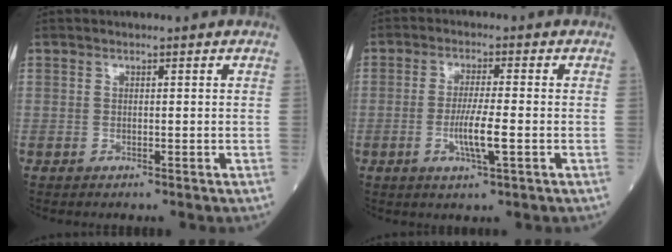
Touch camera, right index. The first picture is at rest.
{"total": 5.5, "force": [-1.4, -0.1, 5.3], "torque": [-0.102, -0.010, -0.027]}